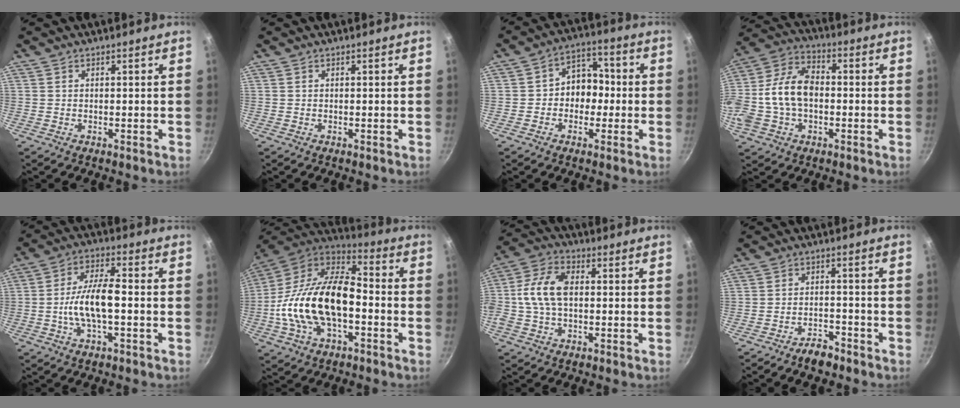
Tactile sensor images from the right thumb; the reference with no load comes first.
{"total": 0.0}
{"total": 8.0, "force": [-0.9, 6.5, 4.5], "torque": [-0.007, 0.027, -0.025]}
{"total": 15.1, "force": [-1.2, 10.2, 11.2], "torque": [-0.209, 0.040, -0.033]}
{"total": 10.1, "force": [-1.5, 3.8, 9.2], "torque": [-0.169, 0.026, -0.034]}
{"total": 23.8, "force": [-4.1, 13.2, 19.3], "torque": [-0.349, 0.045, -0.087]}
{"total": 10.8, "force": [0.3, 6.6, 8.6], "torque": [-0.167, 0.027, -0.009]}
{"total": 4.2, "force": [-3.4, 1.8, 1.8], "torque": [-0.021, 0.032, -0.051]}